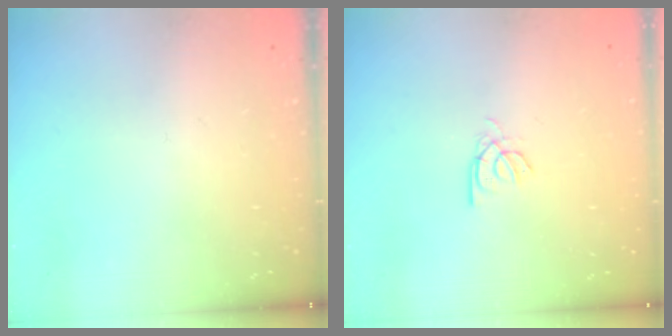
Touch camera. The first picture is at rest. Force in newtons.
{"total": 2.2, "press": 2.2, "slide": 0.2}